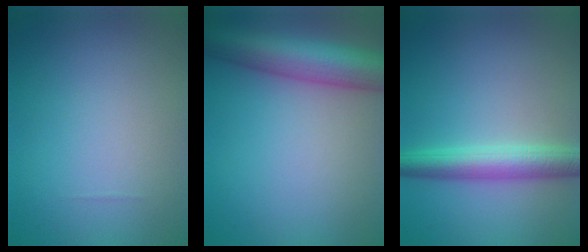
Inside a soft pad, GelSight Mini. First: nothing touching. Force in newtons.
{"total": 8.3, "press": 8.3, "slide": 0.4}
{"total": 4.5, "press": 4.5, "slide": 0.1}